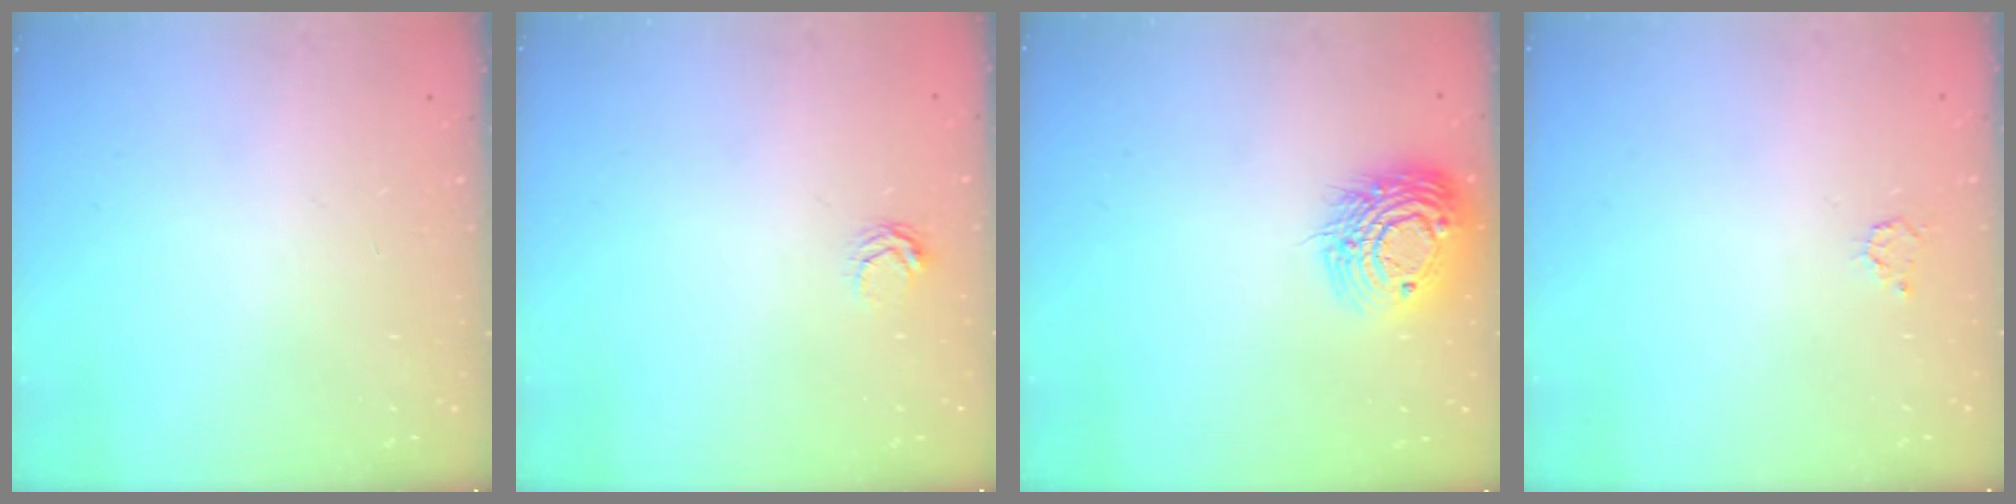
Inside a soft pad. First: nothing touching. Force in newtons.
{"total": 4.5, "press": 4.5, "slide": 0.5}
{"total": 15.3, "press": 15.3, "slide": 1.2}
{"total": 2.9, "press": 2.9, "slide": 0.3}